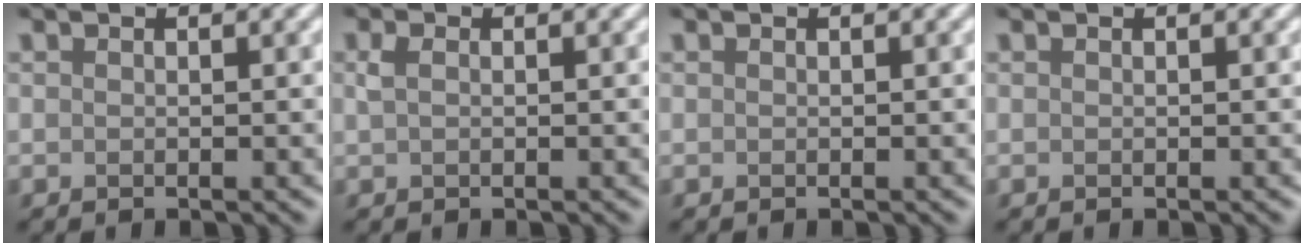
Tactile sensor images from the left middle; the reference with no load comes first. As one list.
[{"total": 1.1, "force": [0.3, 0.7, 0.8], "torque": [-0.020, 0.003, 0.003]}, {"total": 0.0}, {"total": 0.0}]